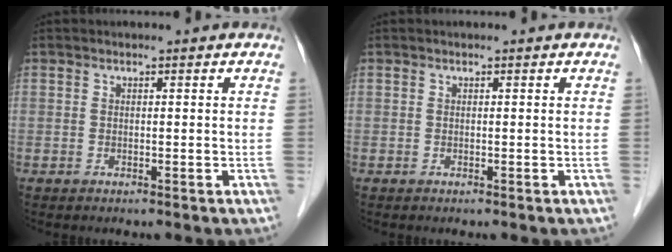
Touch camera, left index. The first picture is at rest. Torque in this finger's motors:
{"motor_torque": [-0.02, -0.02, 0.00, 0.00]}